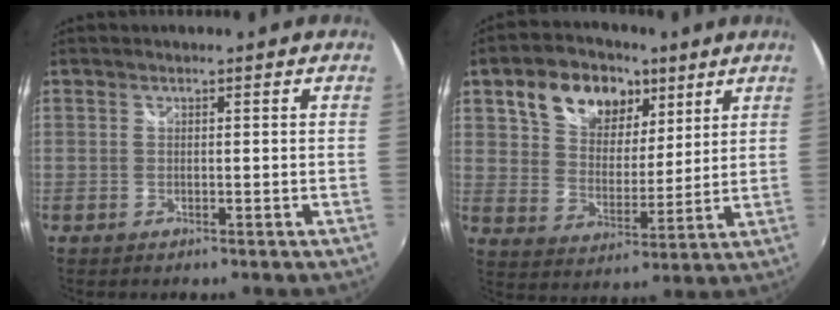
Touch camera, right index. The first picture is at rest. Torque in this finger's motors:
{"motor_torque": [0.34, 0.29, 0.21, 0.08]}